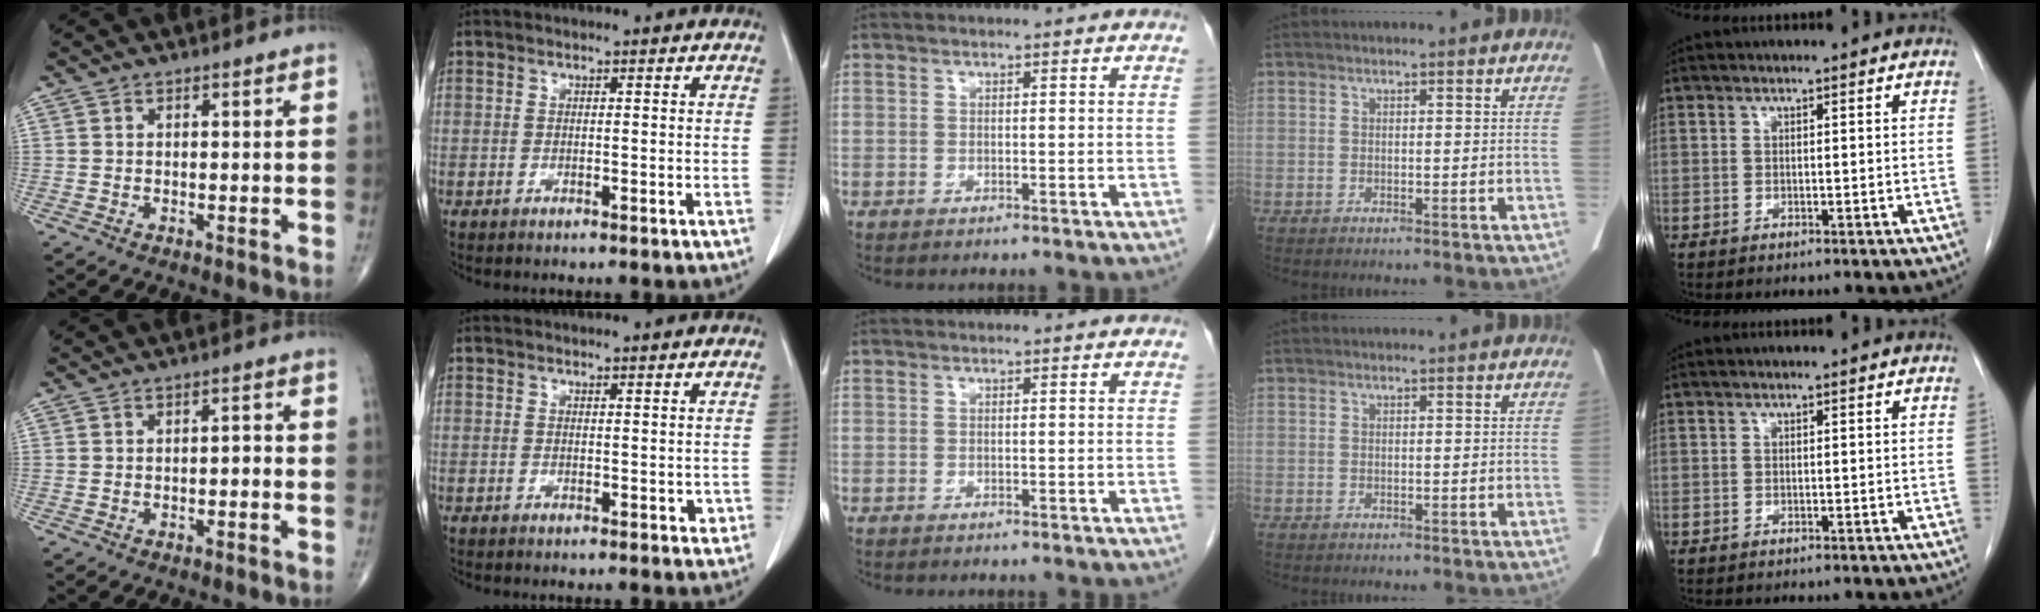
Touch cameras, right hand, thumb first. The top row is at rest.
{"thumb": {"total": 1.5, "force": [-0.5, 0.5, 1.3], "torque": [-0.013, 0.013, -0.010]}, "index": {"total": 1.3, "force": [0.8, 0.5, 0.8], "torque": [-0.012, -0.005, 0.013]}}